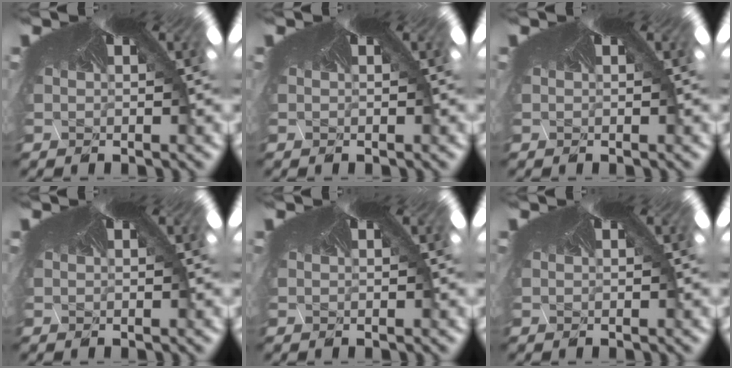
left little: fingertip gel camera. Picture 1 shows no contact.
{"total": 0.0}
{"total": 0.0}
{"total": 0.0}
{"total": 0.0}
{"total": 0.0}